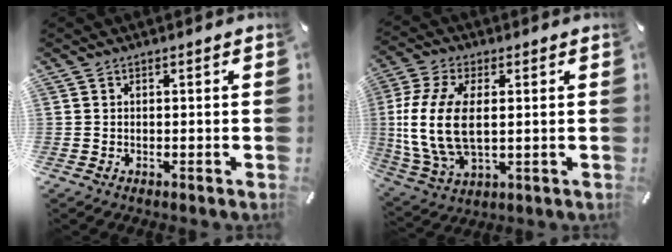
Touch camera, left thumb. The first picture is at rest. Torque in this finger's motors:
{"motor_torque": [1.02, 1.08, 2.19, -0.58, 0.78]}